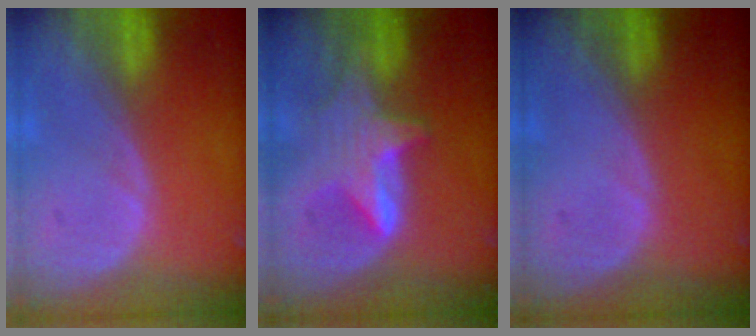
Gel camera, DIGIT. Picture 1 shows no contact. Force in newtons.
{"total": 6.0, "press": 6.0, "slide": 0.6}
{"total": 0.0}